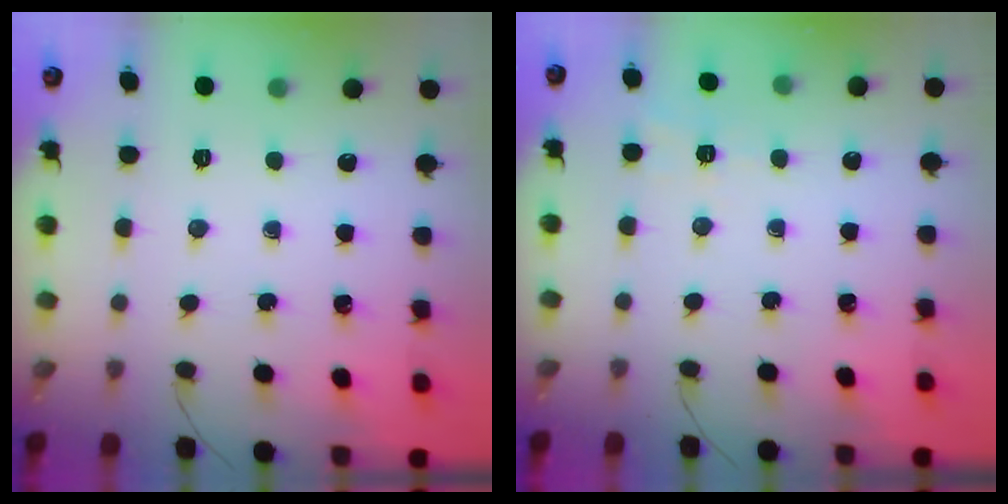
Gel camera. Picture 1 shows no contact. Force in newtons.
{"total": 1.8, "press": 0.2, "slide": 1.8}